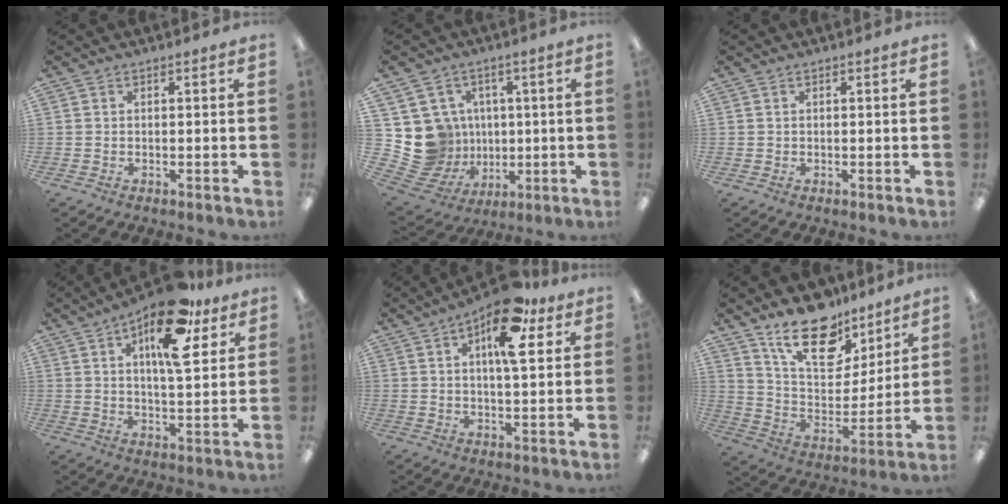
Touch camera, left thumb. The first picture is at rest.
{"total": 11.7, "force": [1.2, 11.4, 2.3], "torque": [-0.081, -0.012, 0.040]}
{"total": 0.0}
{"total": 17.1, "force": [9.6, 6.6, 12.5], "torque": [-0.187, -0.038, 0.154]}
{"total": 14.7, "force": [7.4, 6.0, 11.2], "torque": [-0.163, -0.023, 0.118]}
{"total": 18.6, "force": [13.3, 9.1, 9.3], "torque": [-0.149, -0.080, 0.236]}